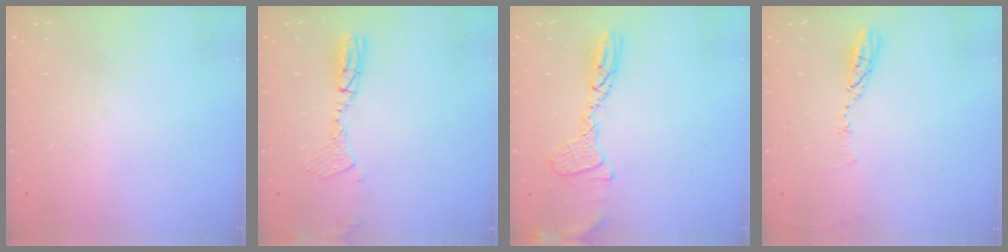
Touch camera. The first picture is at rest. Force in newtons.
{"total": 10.0, "press": 9.7, "slide": 2.6}
{"total": 12.1, "press": 12.0, "slide": 0.9}
{"total": 5.0, "press": 5.0, "slide": 0.6}